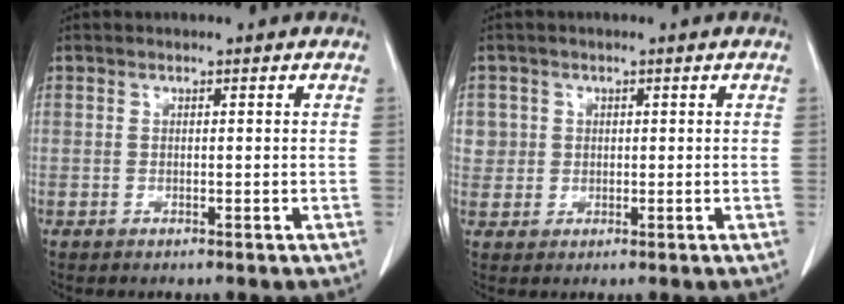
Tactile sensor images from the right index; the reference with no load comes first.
{"total": 2.8, "force": [0.7, 2.8, -0.1], "torque": [0.022, 0.003, 0.009]}